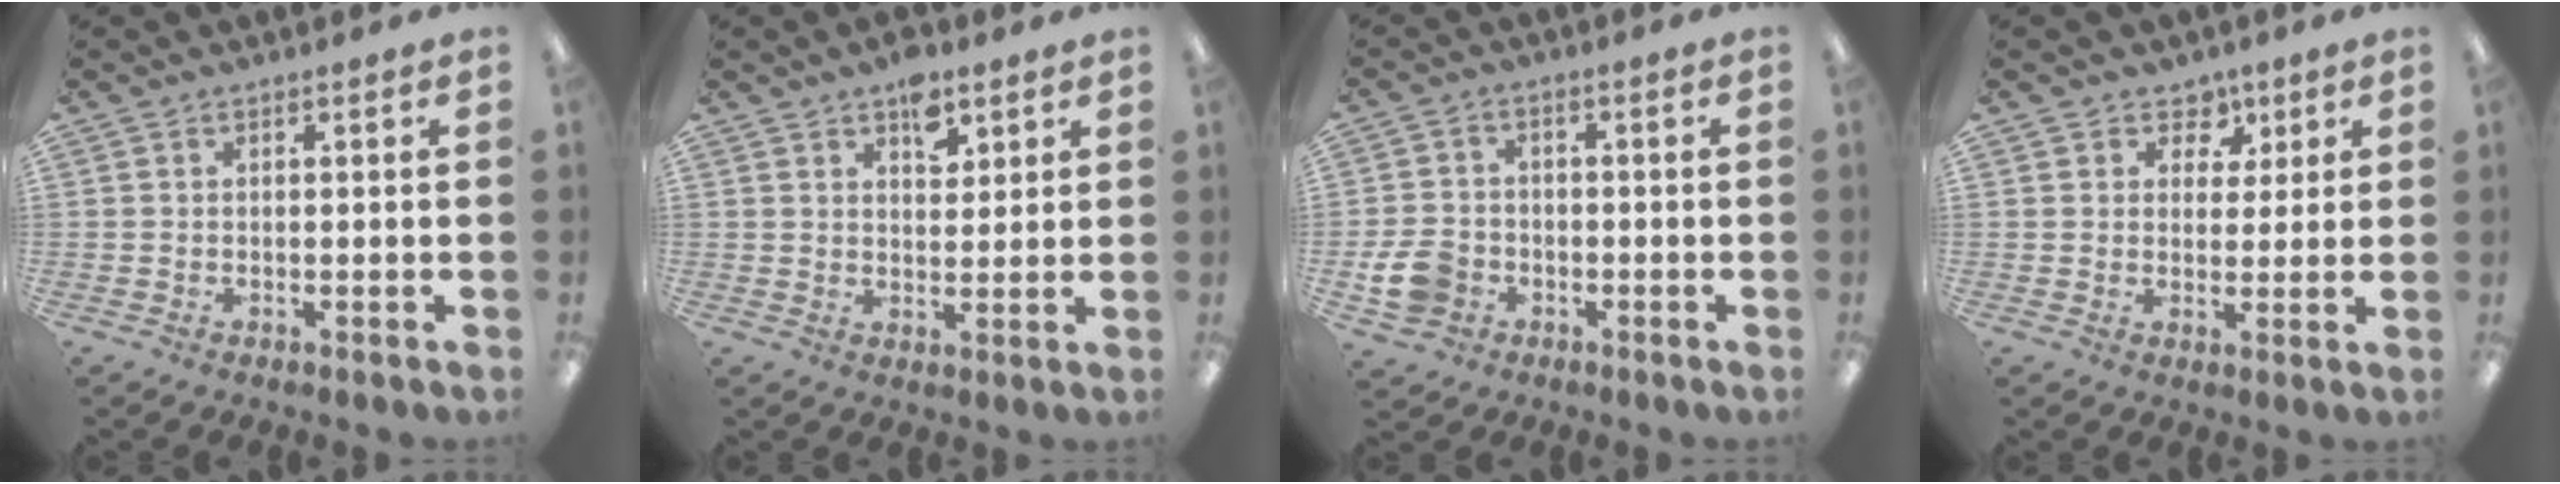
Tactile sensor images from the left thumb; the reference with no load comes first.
{"total": 6.5, "force": [4.2, 3.7, 3.3], "torque": [-0.028, -0.022, 0.069]}
{"total": 7.2, "force": [-2.5, 5.8, 3.3], "torque": [-0.072, 0.014, -0.046]}
{"total": 5.3, "force": [2.7, 4.5, 0.8], "torque": [-0.004, -0.011, 0.046]}